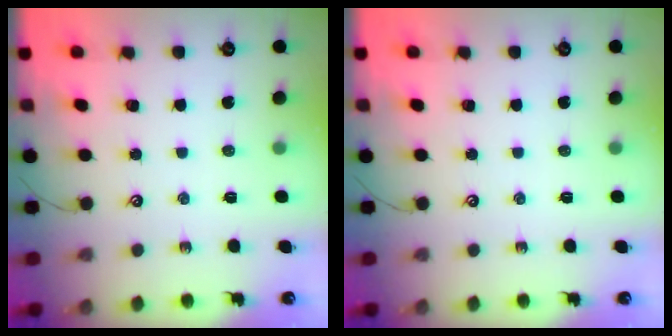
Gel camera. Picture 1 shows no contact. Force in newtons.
{"total": 0.0}